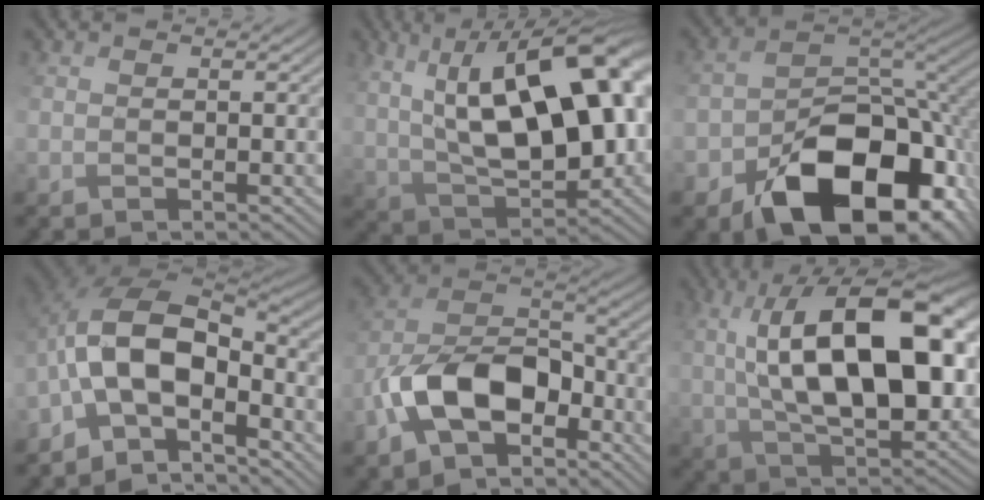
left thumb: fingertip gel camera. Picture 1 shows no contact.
{"total": 18.2, "force": [4.5, 8.9, 15.3], "torque": [-0.255, 0.026, 0.066]}
{"total": 16.5, "force": [-7.9, 10.3, 10.1], "torque": [-0.153, -0.039, -0.127]}
{"total": 12.5, "force": [-4.6, 6.2, 9.8], "torque": [-0.181, -0.001, -0.100]}
{"total": 10.7, "force": [-5.0, 5.9, 7.4], "torque": [-0.148, 0.011, -0.110]}
{"total": 19.0, "force": [3.4, 9.0, 16.3], "torque": [-0.264, 0.014, 0.047]}